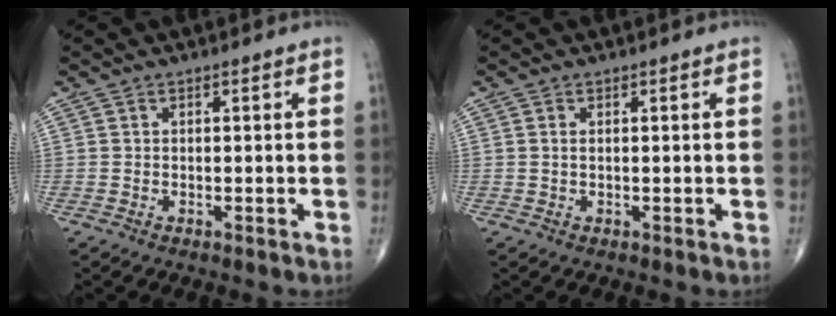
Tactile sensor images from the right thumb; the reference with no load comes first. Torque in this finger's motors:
{"motor_torque": [-0.52, -0.10, -0.13, -0.04, 0.01]}